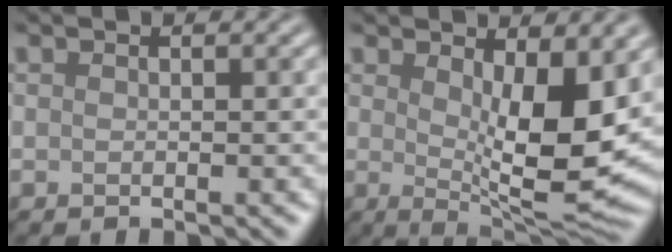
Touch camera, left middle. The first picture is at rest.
{"total": 8.8, "force": [1.4, 2.9, 8.2], "torque": [-0.129, -0.019, 0.029]}